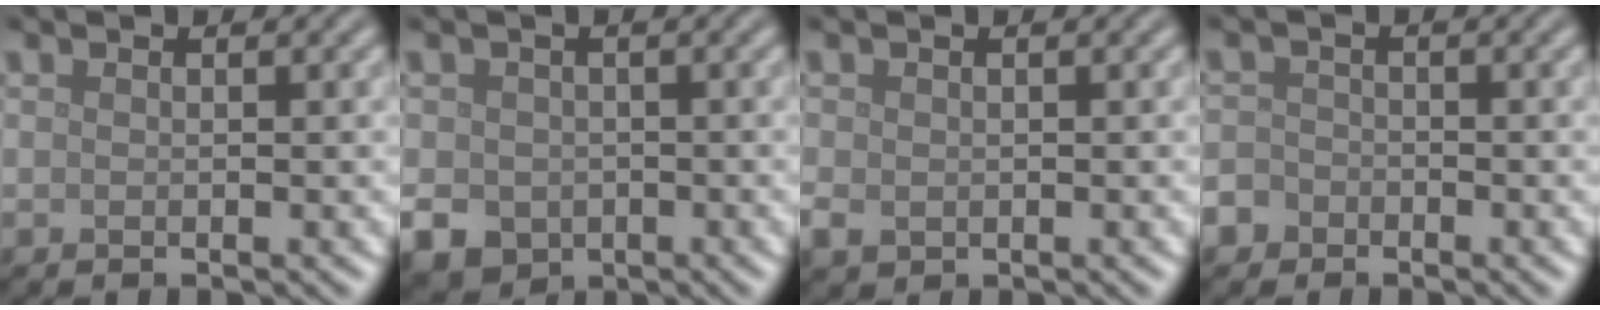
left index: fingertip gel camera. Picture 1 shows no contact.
{"total": 4.6, "force": [-1.5, 3.9, 2.0], "torque": [-0.047, -0.019, -0.026]}
{"total": 1.6, "force": [-0.2, 1.4, 0.8], "torque": [-0.018, -0.005, -0.004]}
{"total": 2.4, "force": [-1.5, 1.8, 0.4], "torque": [0.007, 0.000, -0.034]}